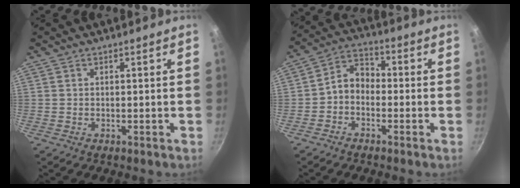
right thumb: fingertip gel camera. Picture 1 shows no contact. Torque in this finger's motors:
{"motor_torque": [0.82, 0.43, 0.73, -0.53, 0.02]}